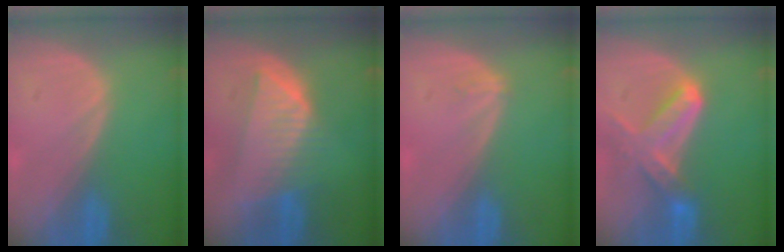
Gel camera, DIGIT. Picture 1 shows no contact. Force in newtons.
{"total": 7.5, "press": 6.9, "slide": 2.7}
{"total": 0.9, "press": 0.6, "slide": 0.6}
{"total": 7.2, "press": 6.6, "slide": 2.9}